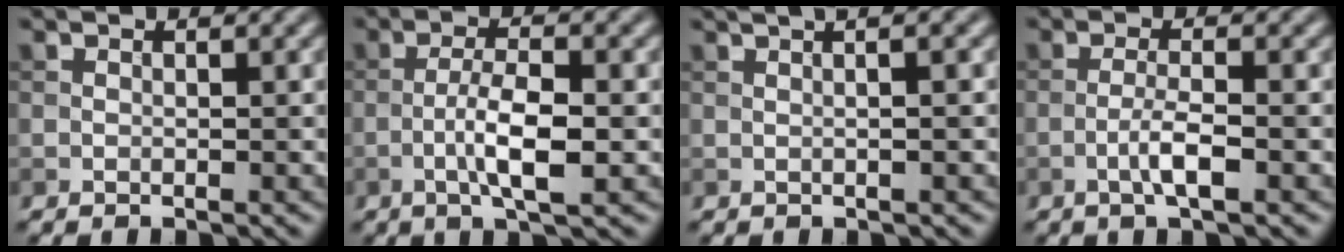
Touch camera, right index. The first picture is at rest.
{"total": 4.9, "force": [-1.3, 1.1, 4.6], "torque": [-0.085, 0.004, -0.026]}
{"total": 6.7, "force": [2.5, 3.1, 5.3], "torque": [-0.027, 0.044, -0.001]}
{"total": 2.6, "force": [-1.0, 0.4, 2.3], "torque": [-0.046, 0.006, -0.024]}